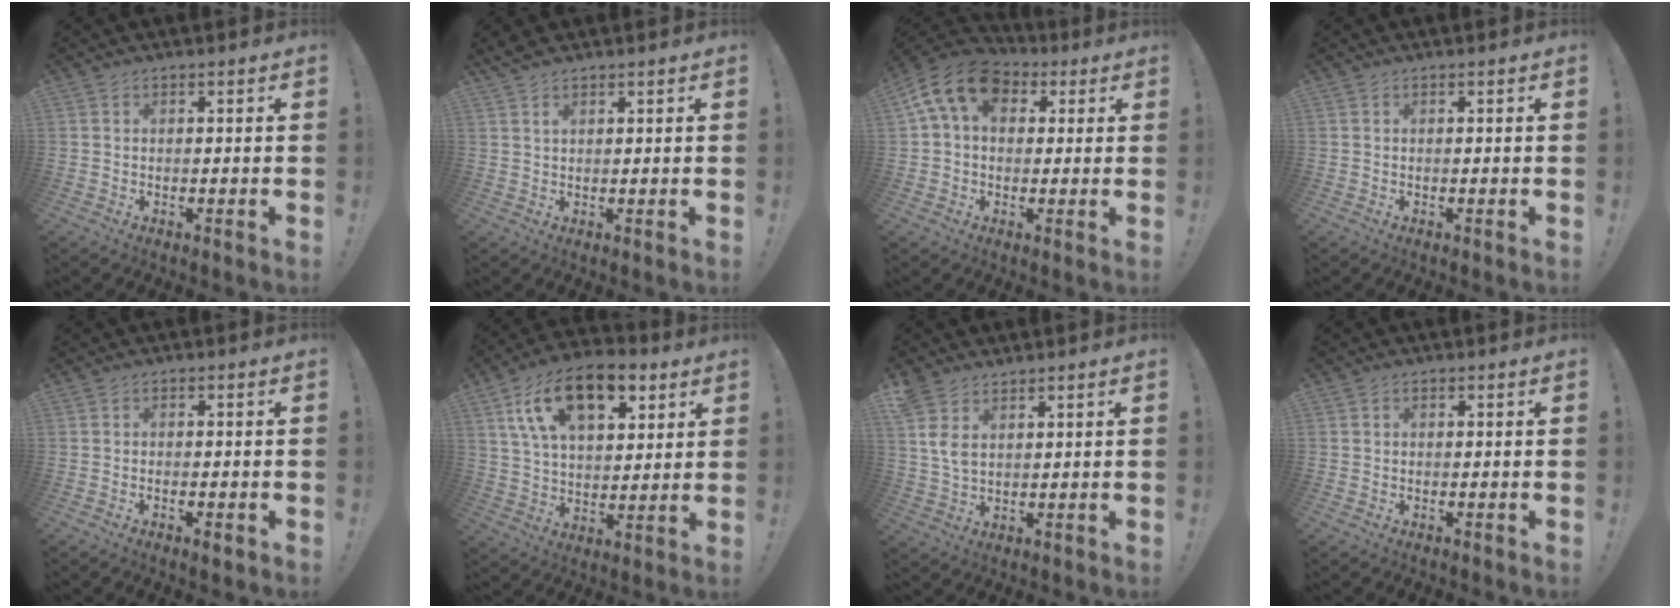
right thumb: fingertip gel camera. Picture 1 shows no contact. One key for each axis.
{"total": 1.7, "fx": 1.3, "fy": 0.5, "fz": 0.9, "tx": -0.023, "ty": -0.001, "tz": 0.026}
{"total": 13.4, "fx": 4.7, "fy": 9.1, "fz": 8.7, "tx": -0.156, "ty": -0.008, "tz": 0.089}
{"total": 0.0}
{"total": 1.7, "fx": -0.9, "fy": 0.5, "fz": 1.4, "tx": -0.019, "ty": 0.002, "tz": -0.015}
{"total": 19.1, "fx": 9.7, "fy": 10.4, "fz": 12.9, "tx": -0.213, "ty": -0.031, "tz": 0.172}
{"total": 6.0, "fx": 3.6, "fy": 3.3, "fz": 3.4, "tx": -0.066, "ty": -0.019, "tz": 0.068}
{"total": 0.6, "fx": -0.1, "fy": 0.6, "fz": 0.0, "tx": -0.001, "ty": 0.002, "tz": -0.002}